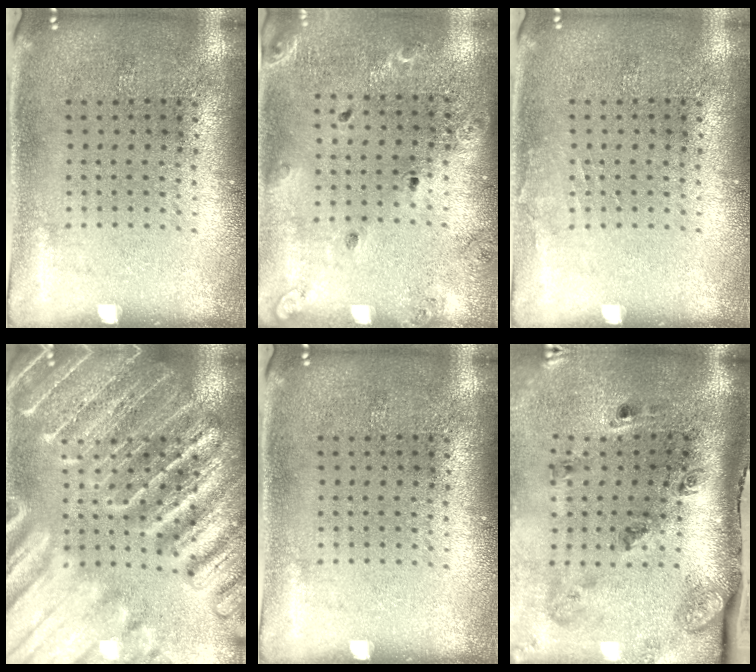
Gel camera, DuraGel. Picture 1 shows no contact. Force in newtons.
{"total": 1.4, "press": 1.4, "slide": 0.1}
{"total": 0.6, "press": 0.6, "slide": 0.1}
{"total": 6.3, "press": 6.2, "slide": 0.7}
{"total": 0.0}
{"total": 2.8, "press": 1.7, "slide": 2.2}